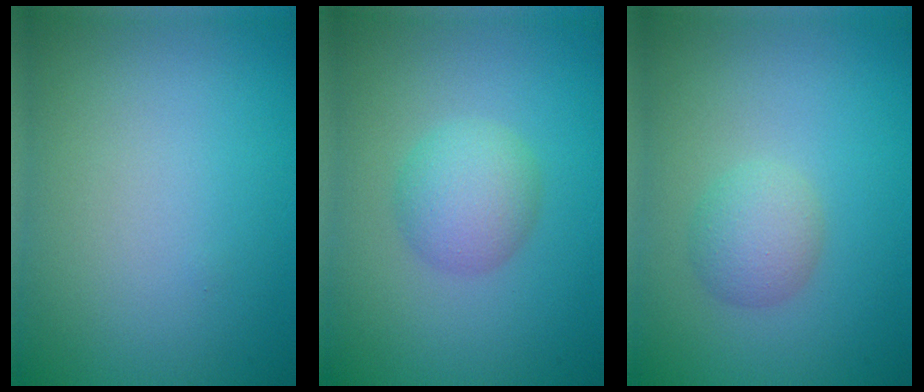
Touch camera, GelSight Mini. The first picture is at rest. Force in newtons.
{"total": 3.4, "press": 3.4, "slide": 0.1}
{"total": 2.5, "press": 2.4, "slide": 0.2}